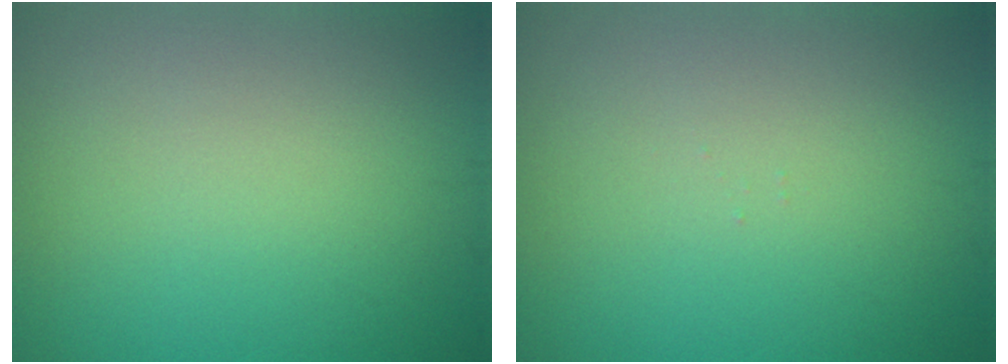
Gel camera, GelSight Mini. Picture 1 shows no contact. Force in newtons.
{"total": 0.0}